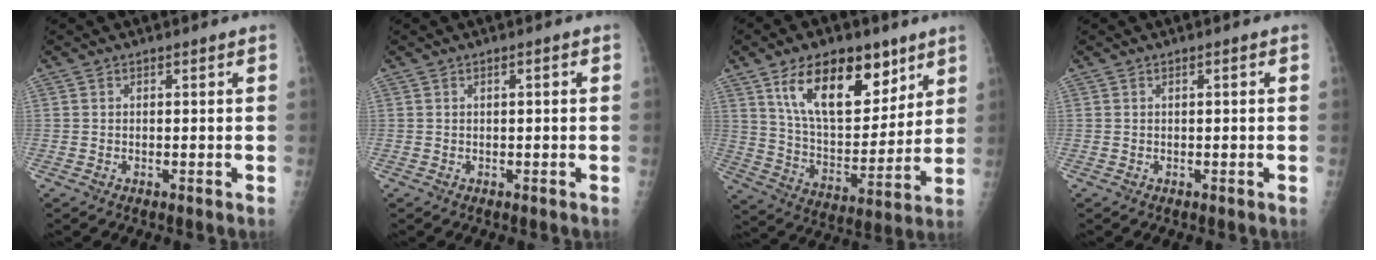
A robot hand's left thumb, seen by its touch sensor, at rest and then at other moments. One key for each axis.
{"total": 1.4, "fx": 0.3, "fy": 0.4, "fz": 1.3, "tx": -0.019, "ty": 0.003, "tz": 0.004}
{"total": 20.0, "fx": 10.9, "fy": 10.3, "fz": 13.2, "tx": -0.166, "ty": -0.051, "tz": 0.194}
{"total": 0.9, "fx": 0.2, "fy": 0.2, "fz": 0.8, "tx": -0.015, "ty": 0.002, "tz": 0.003}